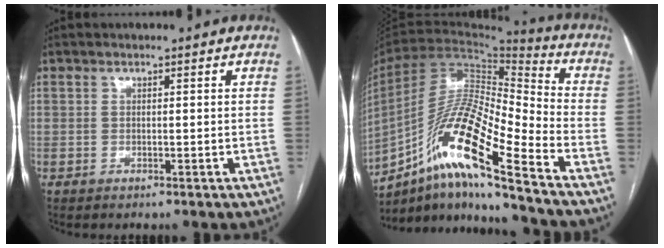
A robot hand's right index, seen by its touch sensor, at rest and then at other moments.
{"total": 18.0, "force": [-10.4, 0.9, 14.6], "torque": [-0.281, -0.001, -0.188]}